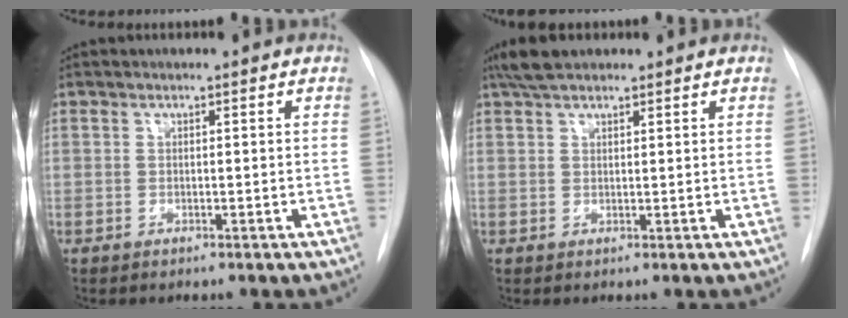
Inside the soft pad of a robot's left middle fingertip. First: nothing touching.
{"total": 4.0, "force": [3.2, 1.5, 1.9], "torque": [-0.040, 0.019, 0.060]}